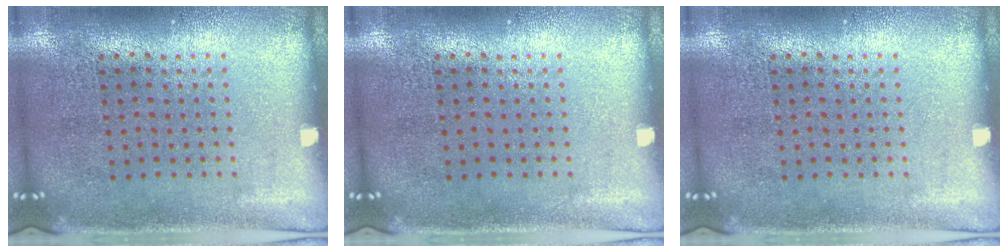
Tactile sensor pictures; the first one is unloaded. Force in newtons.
{"total": 0.0}
{"total": 0.0}